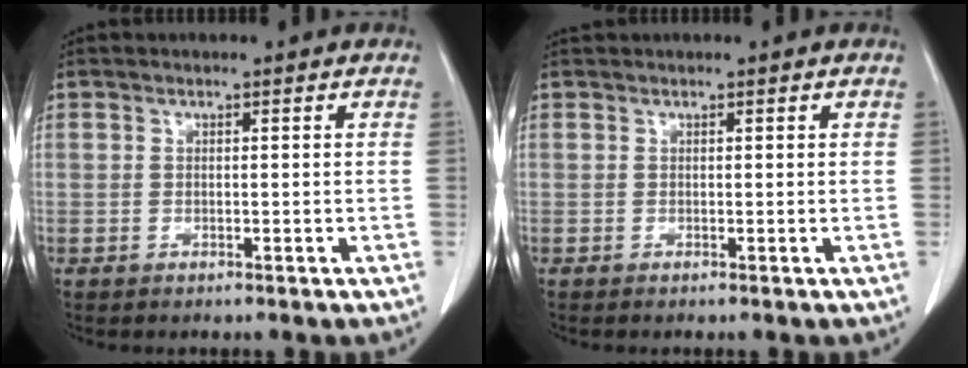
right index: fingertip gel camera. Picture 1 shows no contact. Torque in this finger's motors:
{"motor_torque": [-0.09, 0.09, -0.03, 0.01]}